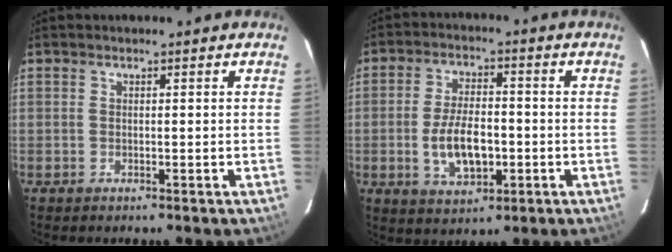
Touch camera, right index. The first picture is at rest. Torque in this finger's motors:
{"motor_torque": [0.52, -0.31, 0.42, 0.11]}